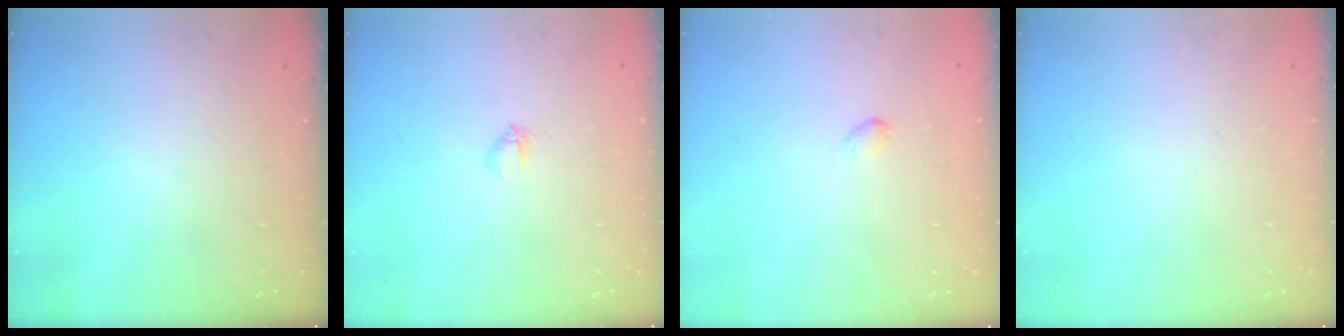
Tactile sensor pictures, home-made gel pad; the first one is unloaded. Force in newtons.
{"total": 2.7, "press": 2.5, "slide": 0.8}
{"total": 2.7, "press": 2.6, "slide": 0.5}
{"total": 0.0}